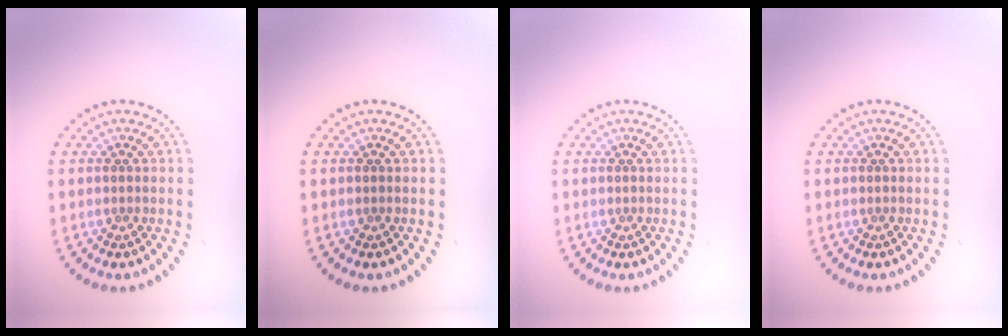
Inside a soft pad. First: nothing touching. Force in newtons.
{"total": 0.0}
{"total": 0.0}
{"total": 0.0}